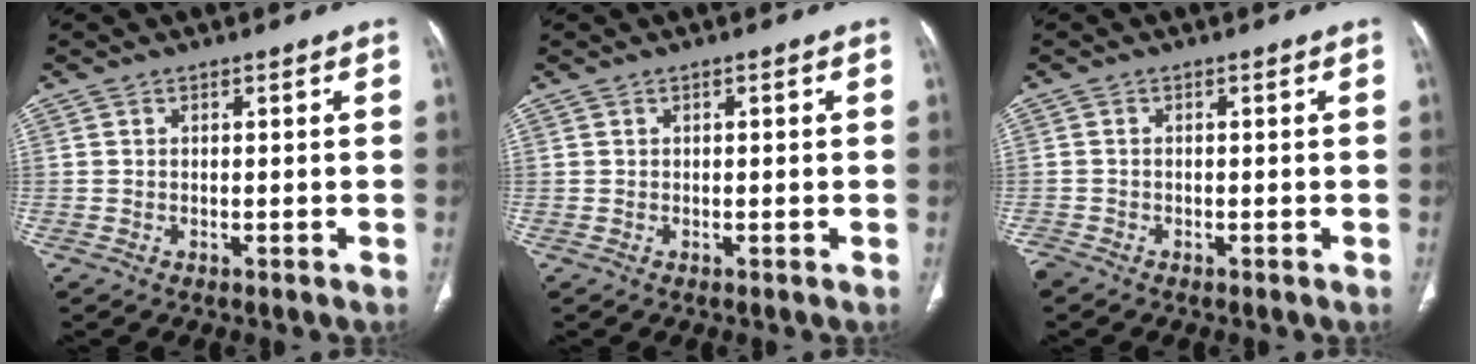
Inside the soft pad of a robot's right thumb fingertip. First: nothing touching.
{"total": 0.0}
{"total": 1.5, "force": [-1.1, 0.8, 0.5], "torque": [-0.011, 0.001, -0.022]}